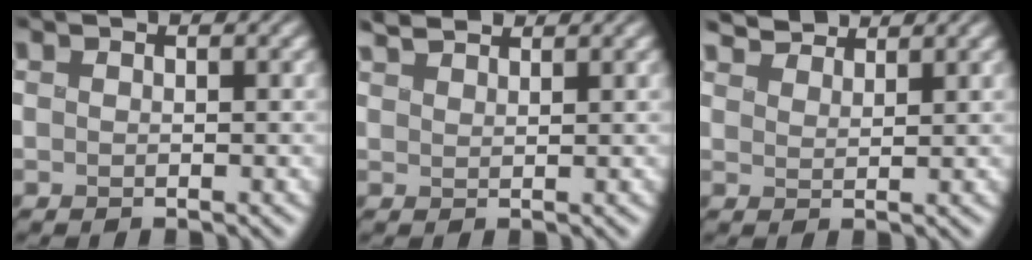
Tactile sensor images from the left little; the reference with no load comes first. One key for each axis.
{"total": 3.3, "fx": 3.0, "fy": 0.8, "fz": 1.2, "tx": -0.011, "ty": 0.016, "tz": 0.032}
{"total": 4.1, "fx": 4.0, "fy": 0.7, "fz": 0.9, "tx": -0.017, "ty": 0.010, "tz": 0.049}